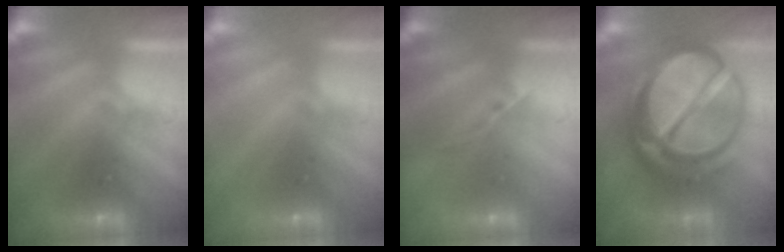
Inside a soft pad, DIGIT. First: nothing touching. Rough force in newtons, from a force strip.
{"total": 2.9}
{"total": 1.8}
{"total": 7.6}